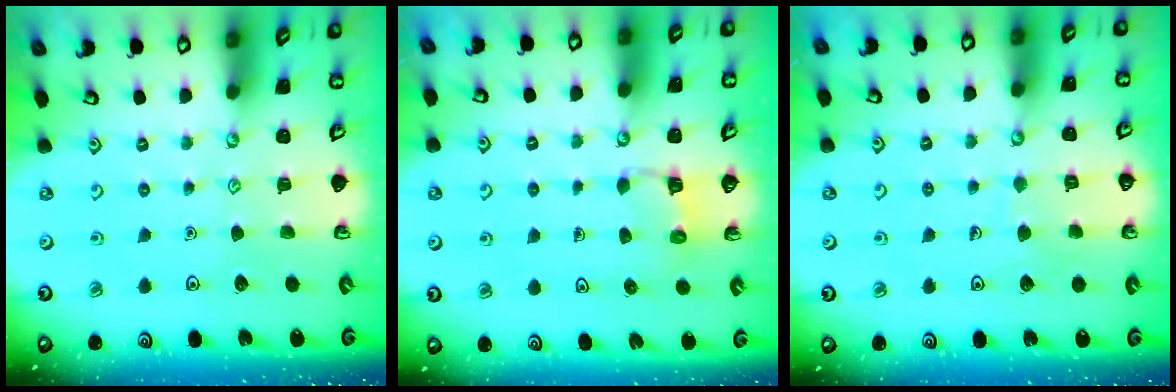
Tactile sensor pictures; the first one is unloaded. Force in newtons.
{"total": 2.9, "press": 2.9, "slide": 0.3}
{"total": 5.1, "press": 5.1, "slide": 0.3}